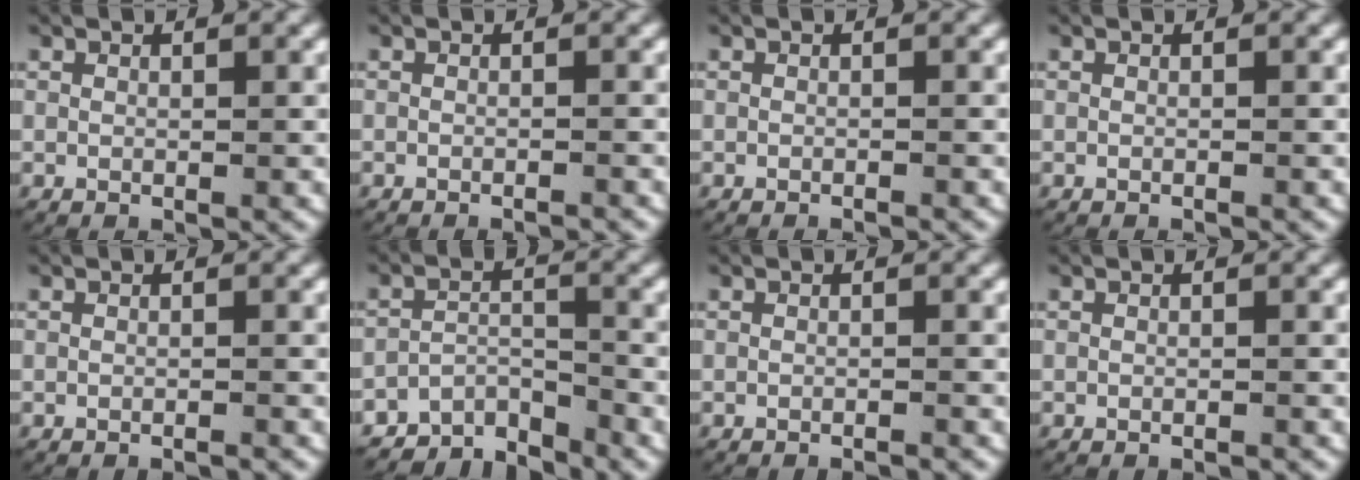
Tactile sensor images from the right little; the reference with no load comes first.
{"total": 1.0, "force": [-1.0, -0.1, 0.2], "torque": [0.000, 0.002, -0.018]}
{"total": 0.6, "force": [-0.6, -0.2, 0.1], "torque": [-0.001, 0.003, -0.012]}
{"total": 0.0}
{"total": 0.8, "force": [-0.8, -0.2, 0.1], "torque": [-0.001, 0.003, -0.015]}
{"total": 6.9, "force": [-6.1, 2.6, 1.8], "torque": [-0.026, -0.015, -0.104]}
{"total": 1.2, "force": [-1.2, -0.1, 0.2], "torque": [-0.001, 0.002, -0.021]}
{"total": 0.7, "force": [-0.6, -0.1, 0.1], "torque": [-0.002, 0.001, -0.012]}